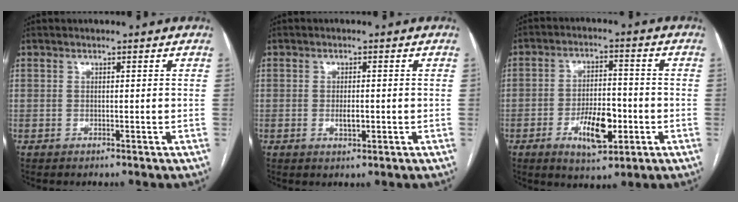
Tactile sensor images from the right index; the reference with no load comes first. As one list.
[{"total": 2.2, "force": [-0.4, 0.7, 2.1], "torque": [-0.041, -0.002, -0.004]}, {"total": 8.6, "force": [-3.1, 3.3, 7.3], "torque": [-0.131, 0.001, -0.047]}]